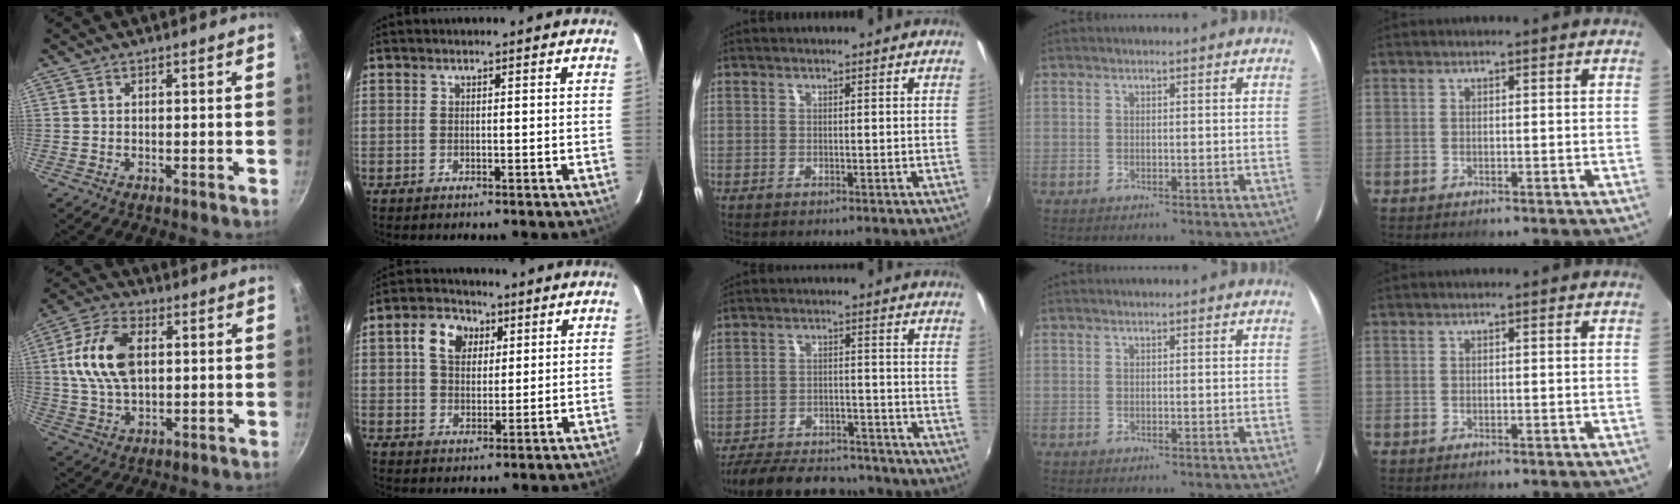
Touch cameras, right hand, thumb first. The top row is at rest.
{"thumb": {"total": 13.2, "force": [2.1, 7.9, 10.3], "torque": [-0.186, 0.011, 0.033]}, "index": {"total": 7.7, "force": [2.9, 5.7, 4.4], "torque": [-0.080, 0.025, 0.050]}, "middle": {"total": 19.9, "force": [-17.0, 6.6, 7.9], "torque": [-0.171, -0.002, -0.237]}}